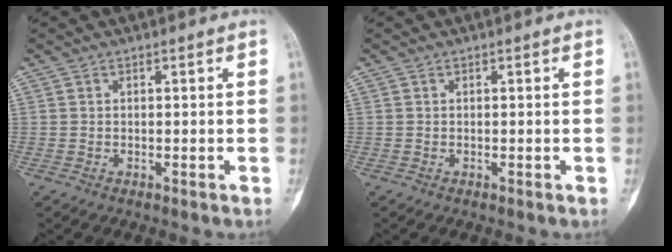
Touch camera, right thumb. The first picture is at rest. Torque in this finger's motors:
{"motor_torque": [0.00, 0.00, 0.06, 0.04, 0.00]}